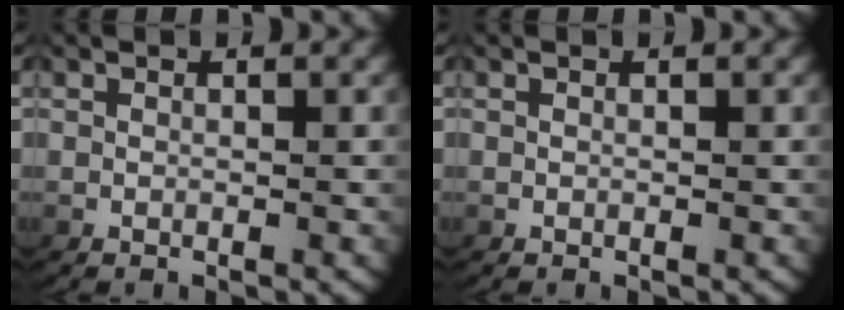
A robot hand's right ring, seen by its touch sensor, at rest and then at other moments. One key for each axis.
{"total": 0.0}